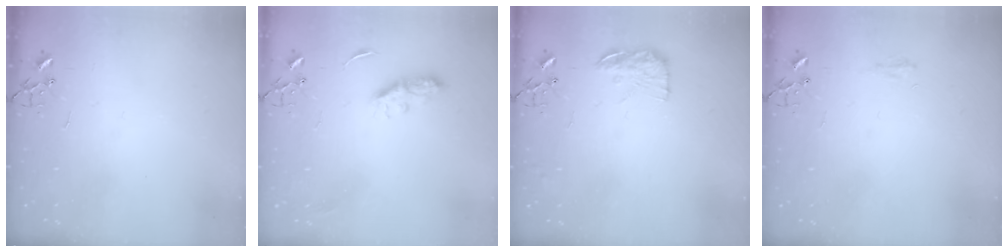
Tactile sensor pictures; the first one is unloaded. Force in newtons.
{"total": 7.2, "press": 7.2, "slide": 0.3}
{"total": 12.1, "press": 12.1, "slide": 0.5}
{"total": 6.7, "press": 6.6, "slide": 0.7}